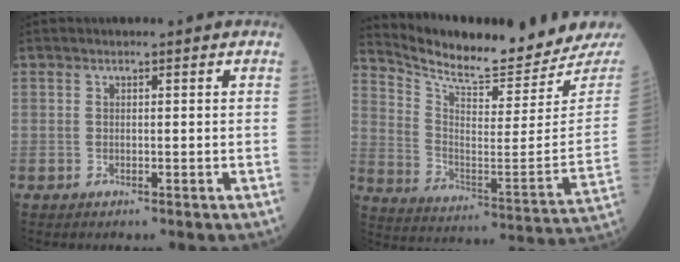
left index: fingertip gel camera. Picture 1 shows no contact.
{"total": 18.3, "force": [17.7, 0.9, 4.6], "torque": [-0.099, -0.090, 0.259]}